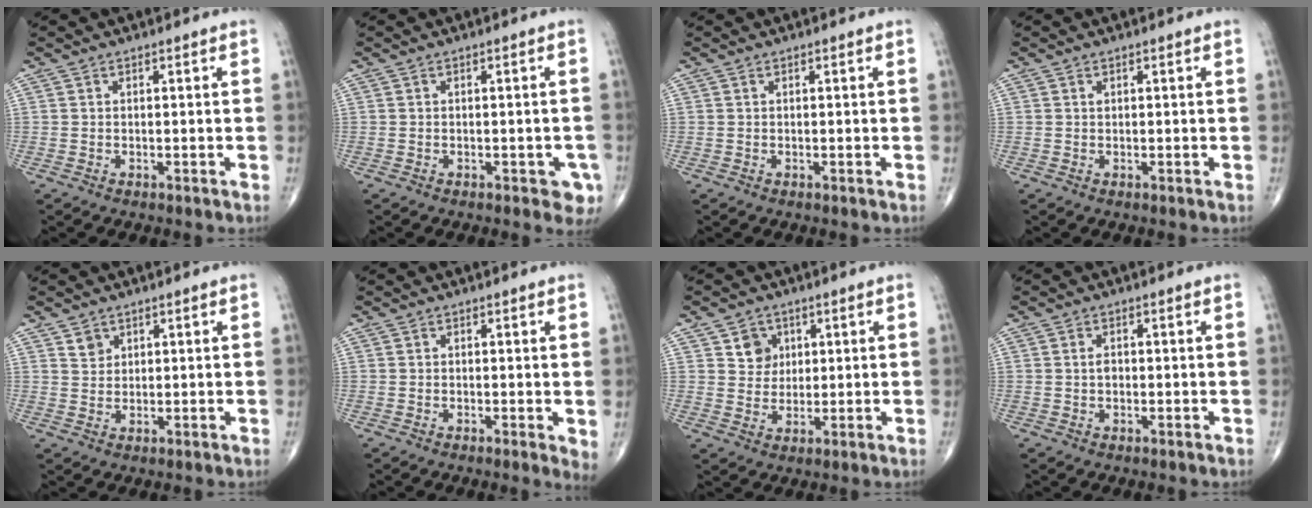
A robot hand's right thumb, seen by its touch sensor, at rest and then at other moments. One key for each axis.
{"total": 3.8, "fx": -1.6, "fy": 1.9, "fz": 2.8, "tx": -0.013, "ty": 0.003, "tz": -0.017}
{"total": 0.0}
{"total": 0.5, "fx": 0.3, "fy": 0.3, "fz": 0.3, "tx": -0.004, "ty": 0.002, "tz": 0.006}
{"total": 2.4, "fx": 1.5, "fy": 1.8, "fz": 0.6, "tx": 0.003, "ty": -0.011, "tz": 0.026}
{"total": 2.4, "fx": -0.1, "fy": 0.8, "fz": 2.3, "tx": -0.032, "ty": -0.009, "tz": -0.006}
{"total": 5.1, "fx": 2.1, "fy": 4.4, "fz": 1.5, "tx": 0.000, "ty": -0.008, "tz": 0.036}
{"total": 1.7, "fx": 0.1, "fy": 1.1, "fz": 1.2, "tx": -0.020, "ty": 0.002, "tz": 0.001}